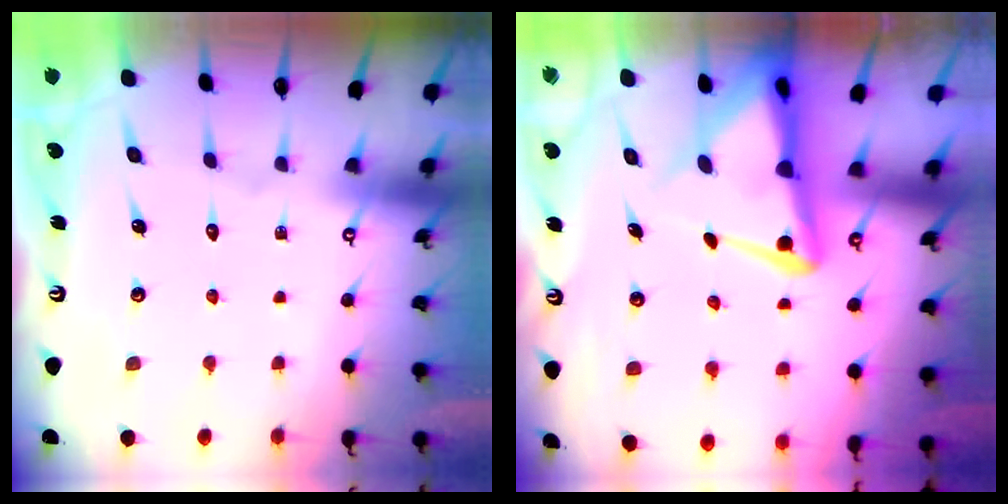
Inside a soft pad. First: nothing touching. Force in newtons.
{"total": 7.0, "press": 6.9, "slide": 1.3}